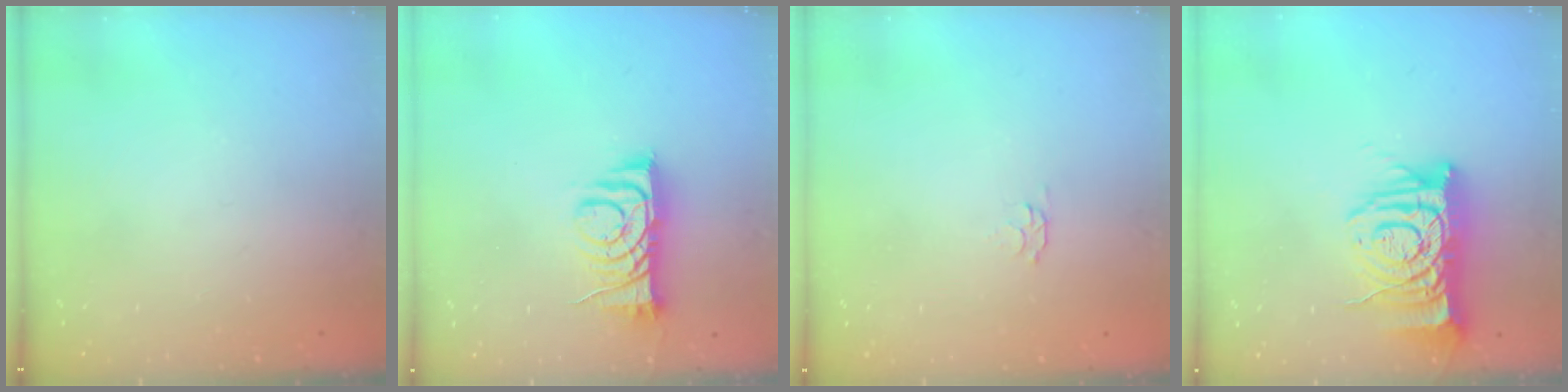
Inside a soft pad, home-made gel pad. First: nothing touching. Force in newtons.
{"total": 8.2, "press": 8.2, "slide": 0.2}
{"total": 2.8, "press": 2.7, "slide": 0.5}
{"total": 11.5, "press": 11.4, "slide": 1.4}